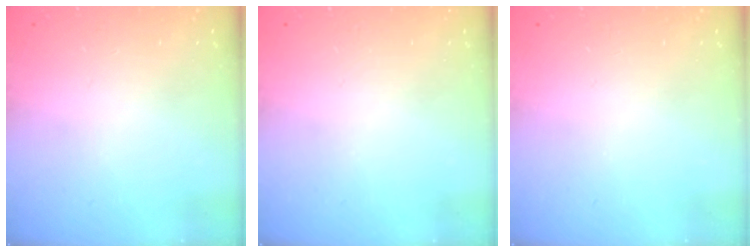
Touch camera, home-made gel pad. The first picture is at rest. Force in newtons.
{"total": 0.0}
{"total": 0.0}